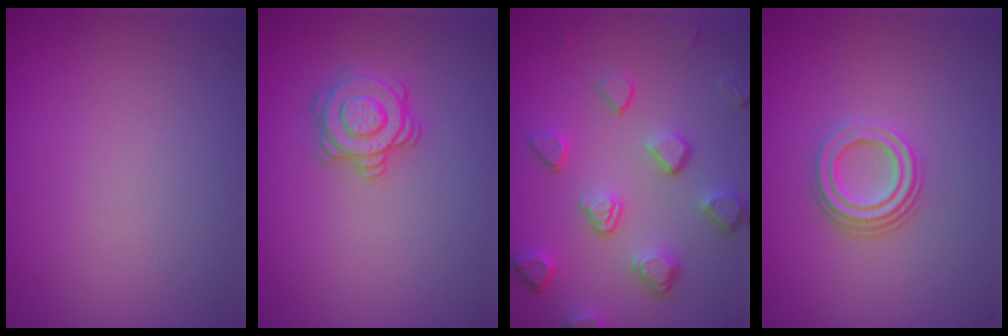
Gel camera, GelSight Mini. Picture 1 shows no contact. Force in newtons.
{"total": 2.8, "press": 2.8, "slide": 0.4}
{"total": 4.8, "press": 3.7, "slide": 3.1}
{"total": 3.1, "press": 2.2, "slide": 2.2}